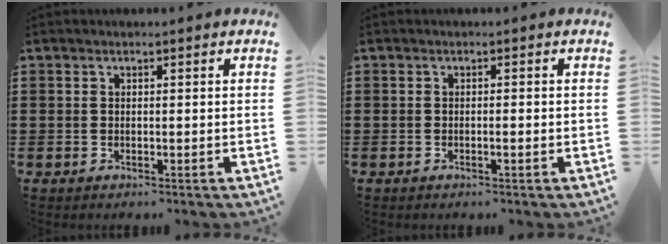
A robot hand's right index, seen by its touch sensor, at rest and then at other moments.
{"total": 0.8, "force": [-0.4, 0.0, 0.7], "torque": [-0.012, -0.005, -0.007]}